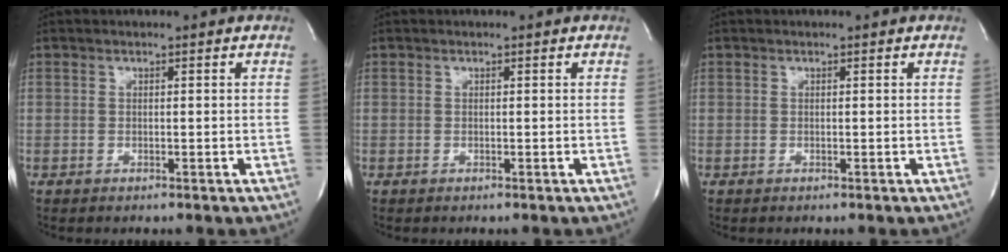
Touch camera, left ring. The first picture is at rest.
{"total": 0.0}
{"total": 0.0}